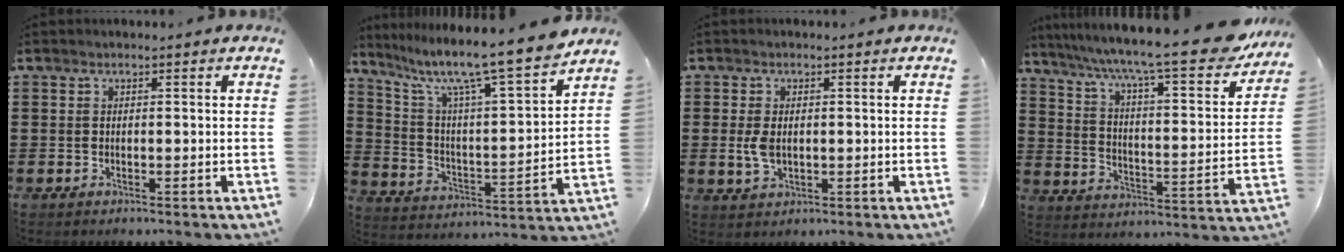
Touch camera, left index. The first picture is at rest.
{"total": 11.1, "force": [9.2, 0.4, 6.3], "torque": [-0.149, -0.069, 0.144]}
{"total": 3.5, "force": [0.1, 2.0, 2.9], "torque": [-0.073, -0.001, -0.002]}
{"total": 10.9, "force": [8.6, 0.7, 6.6], "torque": [-0.134, -0.062, 0.135]}